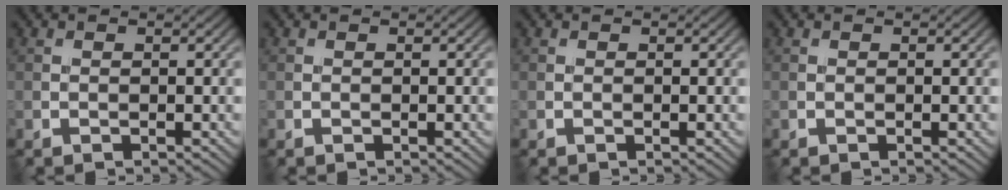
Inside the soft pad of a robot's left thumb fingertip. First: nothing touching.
{"total": 0.0}
{"total": 0.0}
{"total": 0.0}